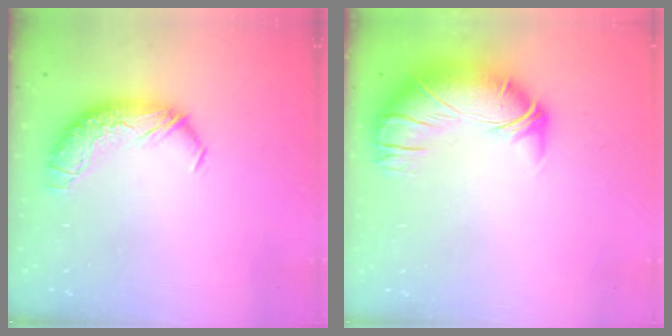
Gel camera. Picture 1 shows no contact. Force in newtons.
{"total": 3.4, "press": 1.3, "slide": 3.1}